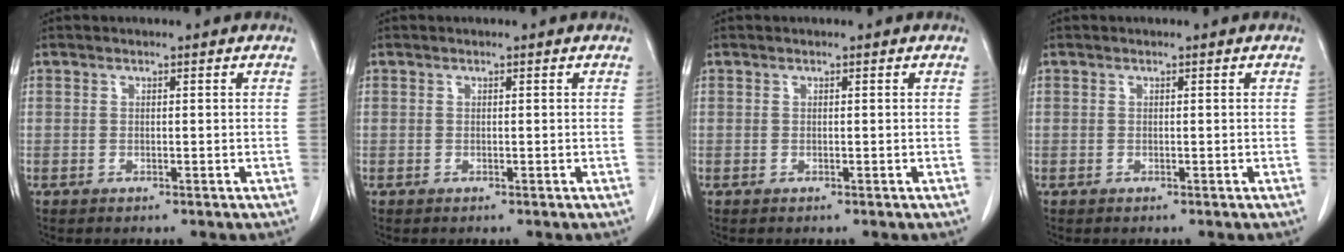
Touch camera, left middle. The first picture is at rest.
{"total": 0.0}
{"total": 0.0}
{"total": 0.0}